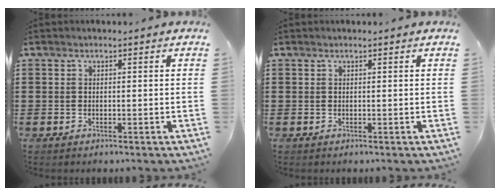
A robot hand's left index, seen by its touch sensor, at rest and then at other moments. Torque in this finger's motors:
{"motor_torque": [0.34, 0.28, 0.06, -0.01]}